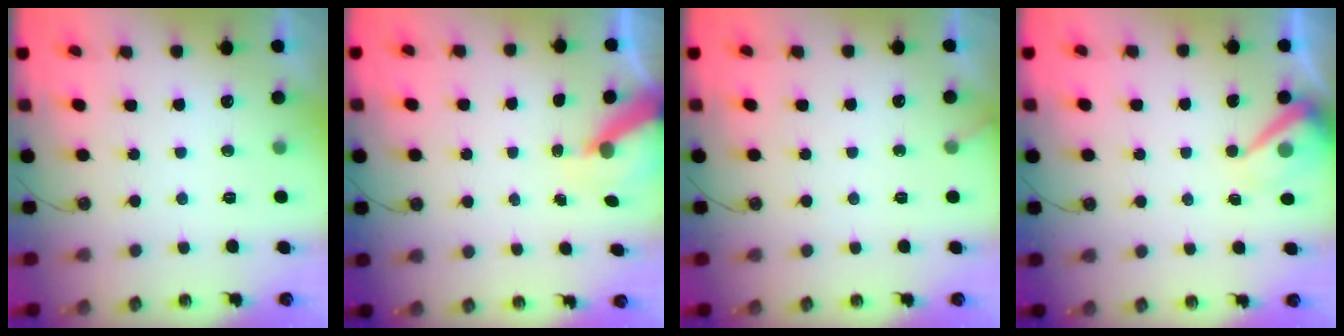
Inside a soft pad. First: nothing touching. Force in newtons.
{"total": 6.7, "press": 6.7, "slide": 0.7}
{"total": 3.1, "press": 3.1, "slide": 0.2}
{"total": 7.7, "press": 7.7, "slide": 0.8}